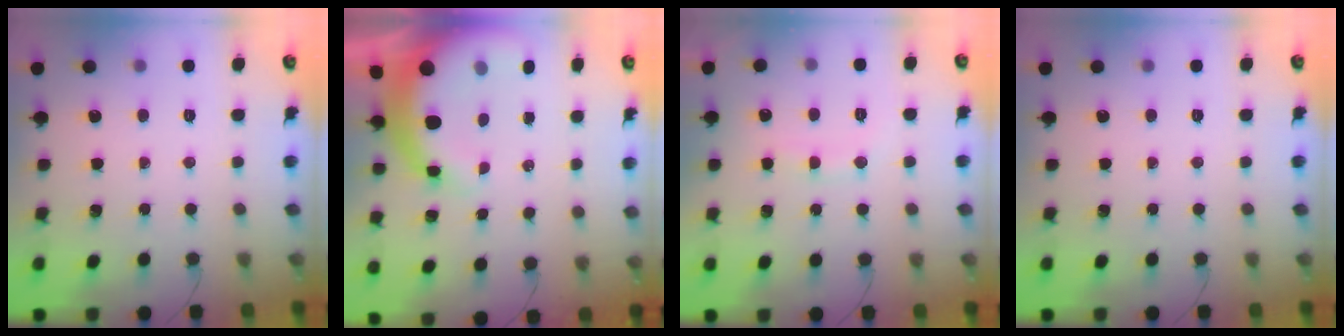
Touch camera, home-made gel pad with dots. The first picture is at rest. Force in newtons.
{"total": 10.4, "press": 10.2, "slide": 2.0}
{"total": 9.4, "press": 9.3, "slide": 1.3}
{"total": 0.0}